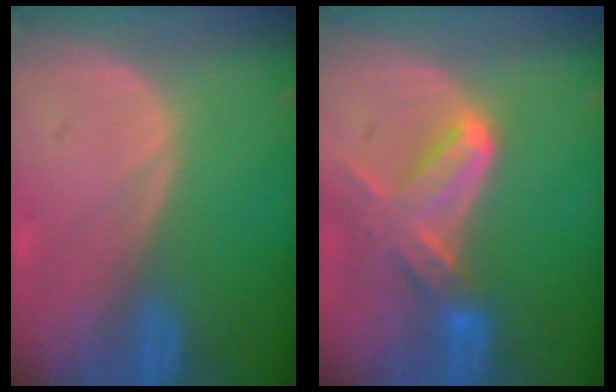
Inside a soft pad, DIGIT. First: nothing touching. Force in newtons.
{"total": 7.1, "press": 6.6, "slide": 2.8}